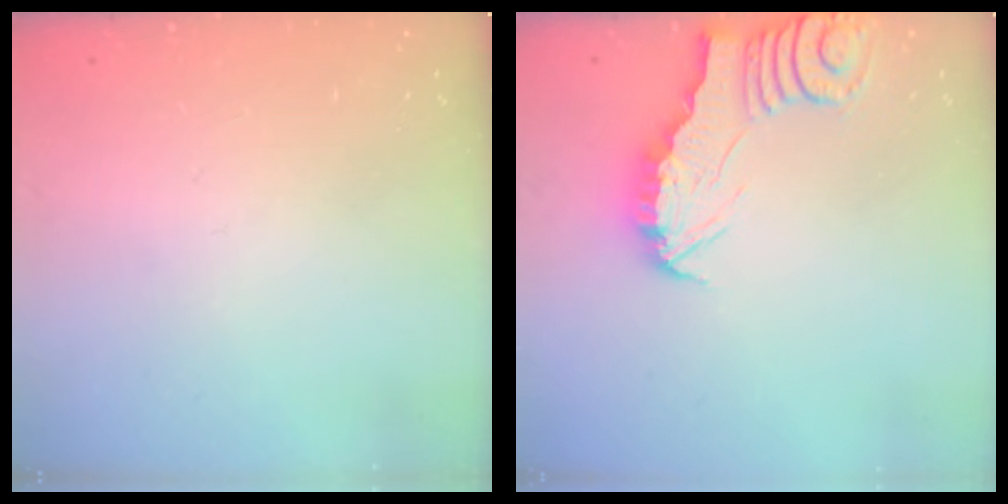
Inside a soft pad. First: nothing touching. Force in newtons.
{"total": 2.8, "press": 2.7, "slide": 0.3}